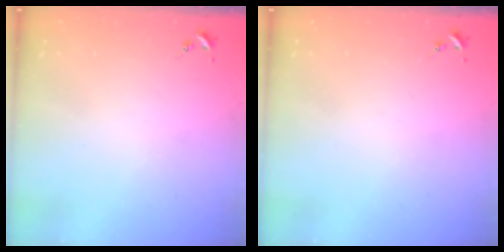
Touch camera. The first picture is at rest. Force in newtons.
{"total": 0.0}